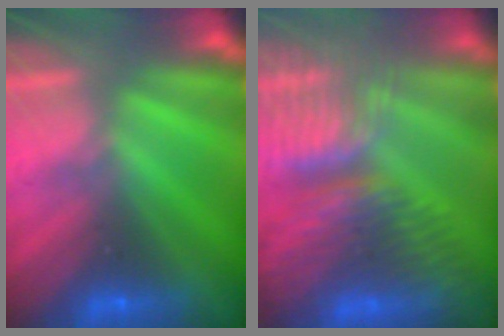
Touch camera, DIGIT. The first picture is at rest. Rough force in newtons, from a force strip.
{"total": 13.7}